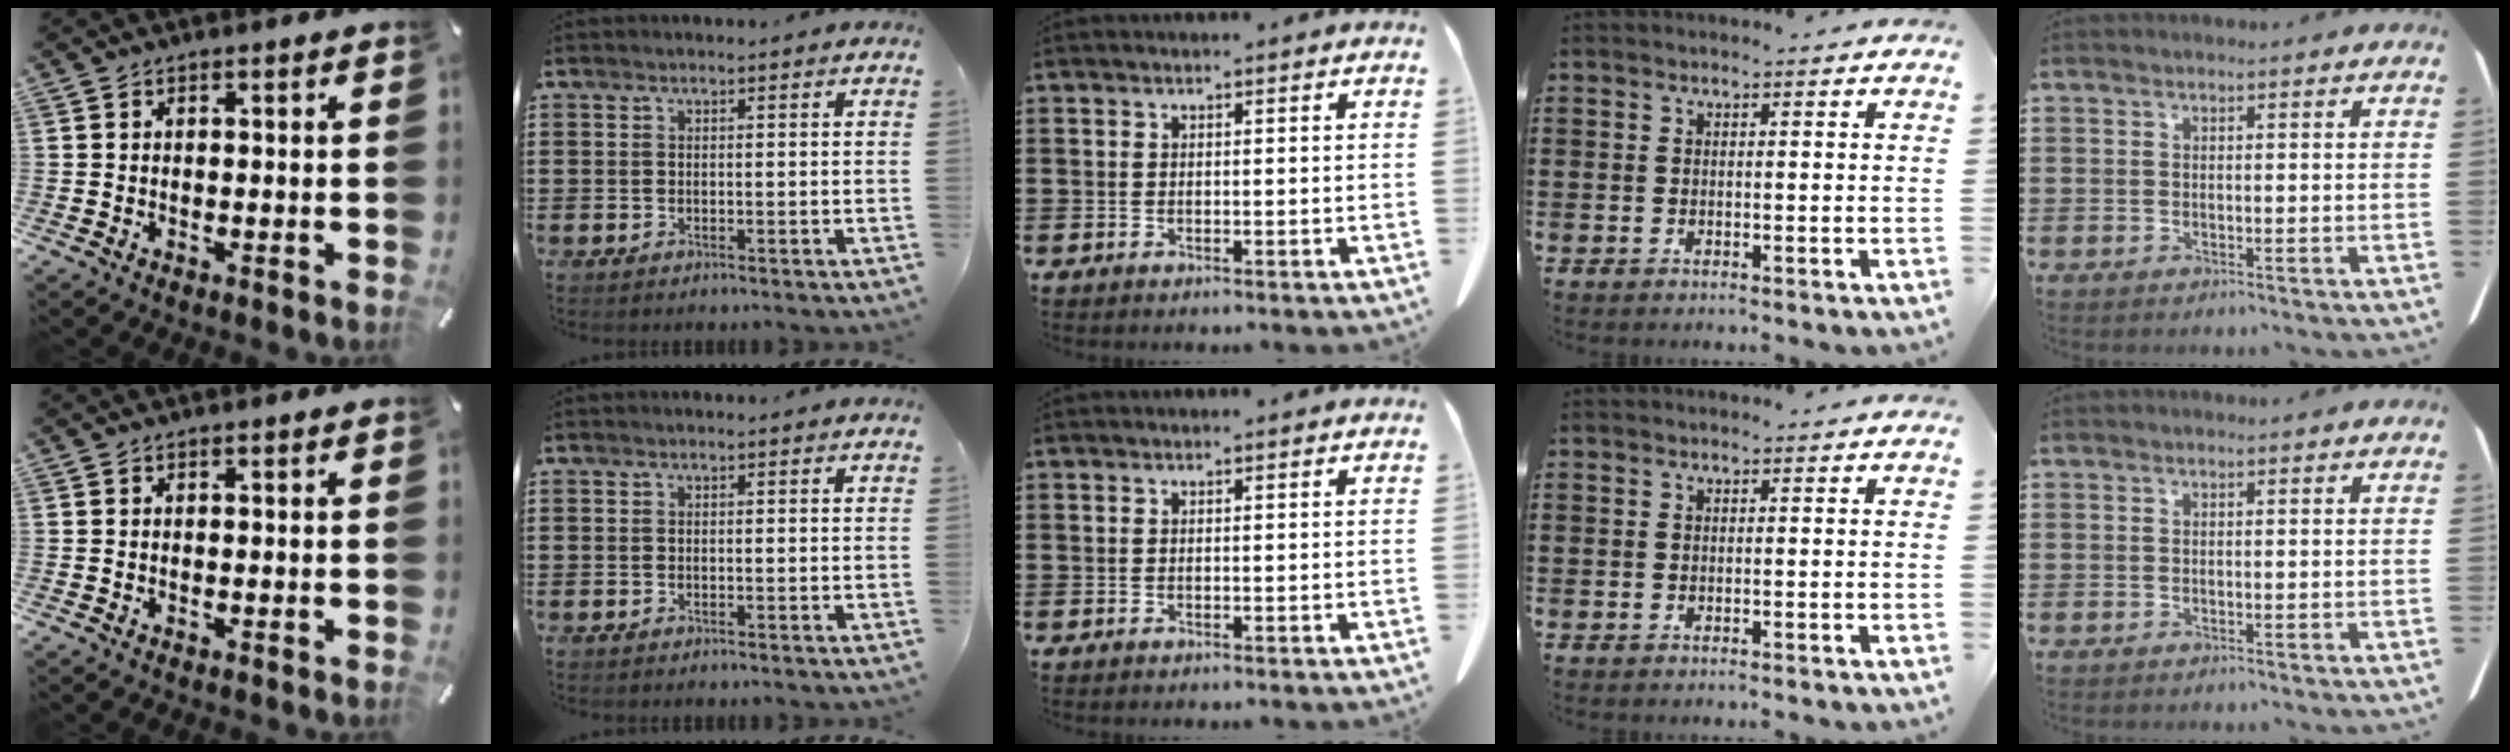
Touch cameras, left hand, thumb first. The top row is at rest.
{}